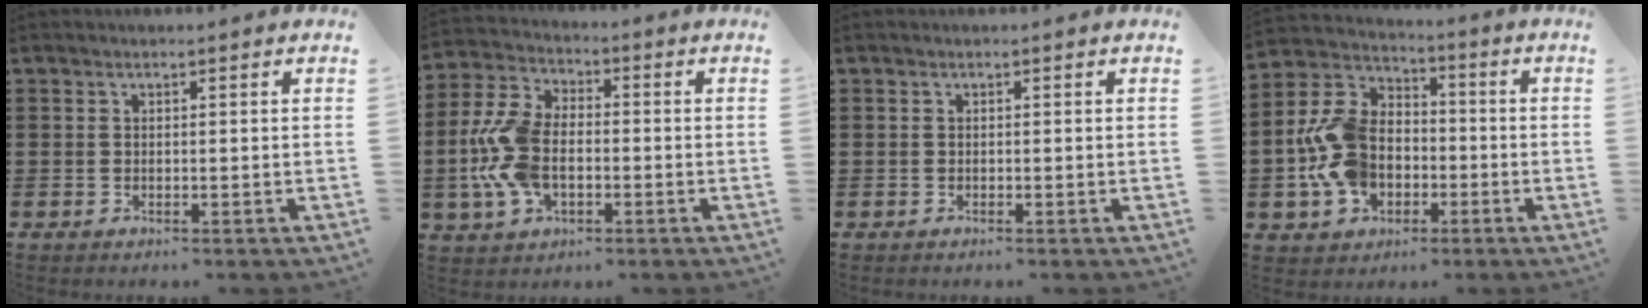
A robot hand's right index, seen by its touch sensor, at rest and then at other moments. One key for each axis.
{"total": 10.5, "fx": -1.6, "fy": 6.4, "fz": 8.2, "tx": -0.214, "ty": -0.004, "tz": -0.038}
{"total": 0.0}
{"total": 11.3, "fx": -2.1, "fy": 8.6, "fz": 7.1, "tx": -0.198, "ty": 0.014, "tz": -0.045}